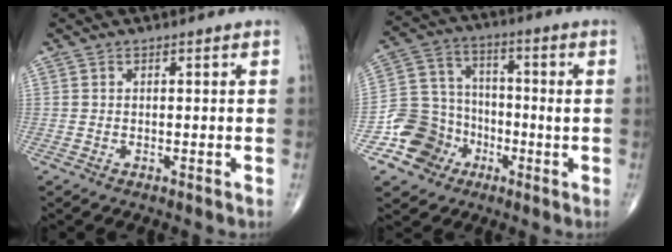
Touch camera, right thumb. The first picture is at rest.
{"total": 11.4, "force": [-4.6, 10.0, 3.0], "torque": [-0.021, 0.052, -0.082]}